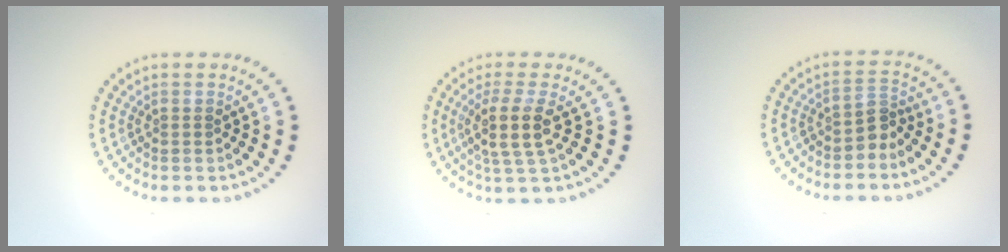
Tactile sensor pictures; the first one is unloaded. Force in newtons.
{"total": 3.7, "press": 2.9, "slide": 2.2}
{"total": 2.1, "press": 1.6, "slide": 1.5}